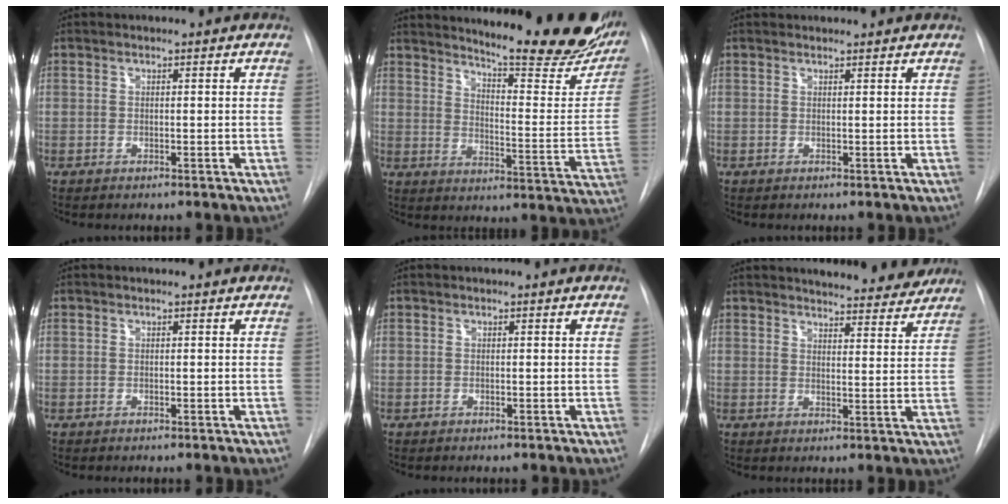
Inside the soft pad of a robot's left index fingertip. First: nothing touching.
{"total": 23.9, "force": [20.3, 3.2, 12.2], "torque": [-0.171, -0.095, 0.249]}
{"total": 3.2, "force": [3.1, 0.4, 0.5], "torque": [-0.007, 0.022, 0.038]}
{"total": 0.0}
{"total": 0.0}
{"total": 13.0, "force": [12.4, 2.1, 3.3], "torque": [-0.030, -0.021, 0.141]}